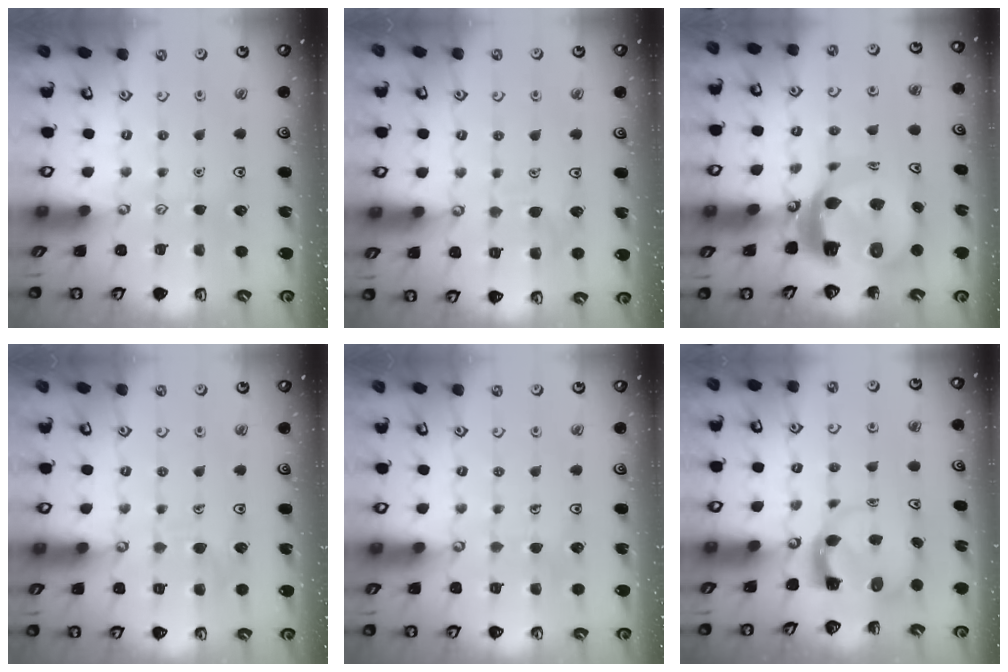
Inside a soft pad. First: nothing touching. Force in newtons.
{"total": 6.0, "press": 6.0, "slide": 0.5}
{"total": 14.2, "press": 14.1, "slide": 1.9}
{"total": 6.2, "press": 6.1, "slide": 0.7}
{"total": 3.6, "press": 3.6, "slide": 0.1}
{"total": 3.6, "press": 3.6, "slide": 0.5}